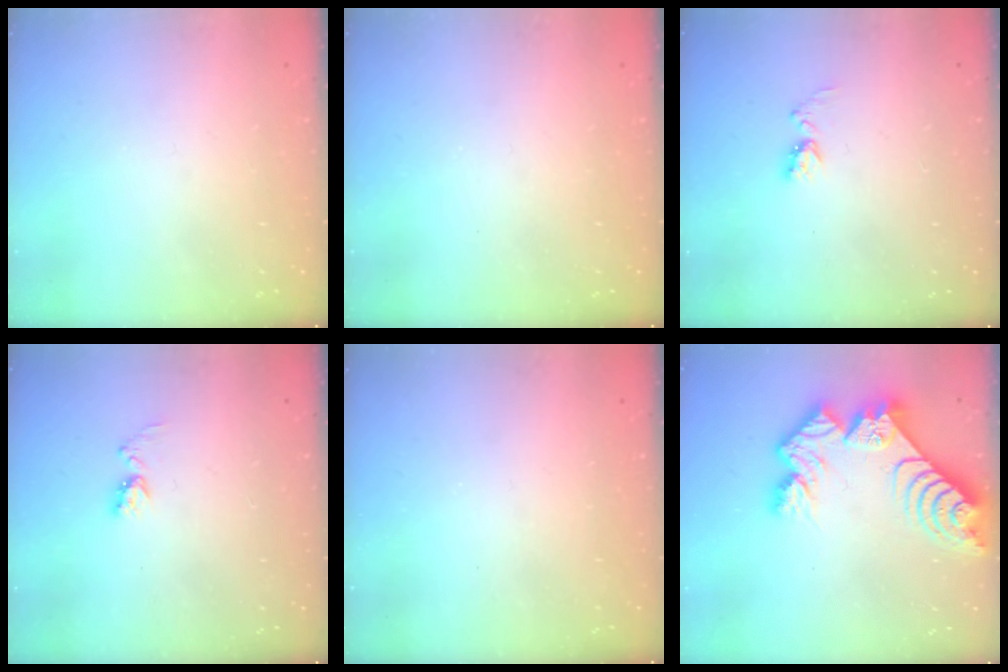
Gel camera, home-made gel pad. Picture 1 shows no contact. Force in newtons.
{"total": 0.0}
{"total": 6.0, "press": 6.0, "slide": 0.7}
{"total": 6.0, "press": 6.0, "slide": 0.7}
{"total": 0.0}
{"total": 14.6, "press": 14.6, "slide": 1.3}